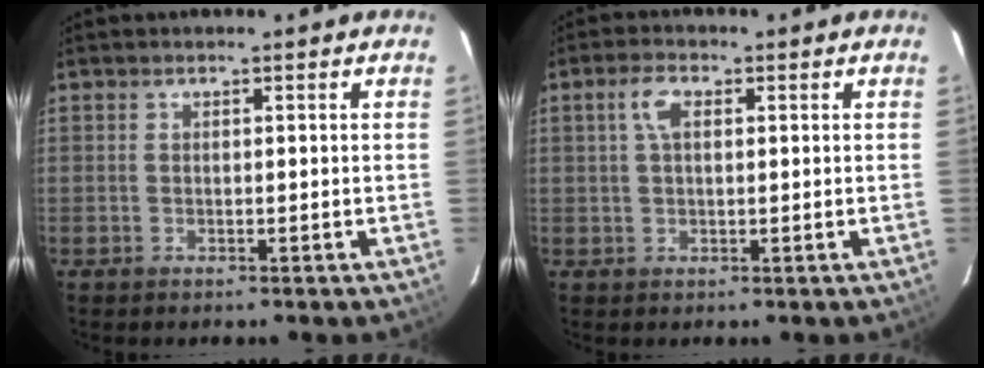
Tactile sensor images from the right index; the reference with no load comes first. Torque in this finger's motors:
{"motor_torque": [0.20, -0.11, 0.28, 0.08]}